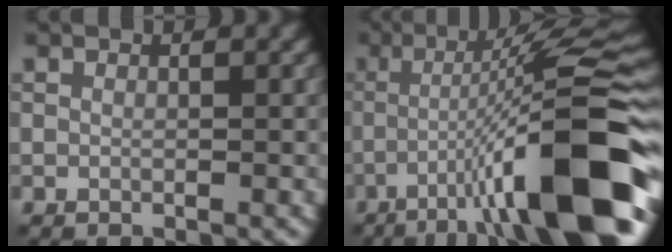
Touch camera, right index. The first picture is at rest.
{"total": 14.2, "force": [-6.0, 2.1, 12.7], "torque": [-0.187, 0.012, -0.093]}